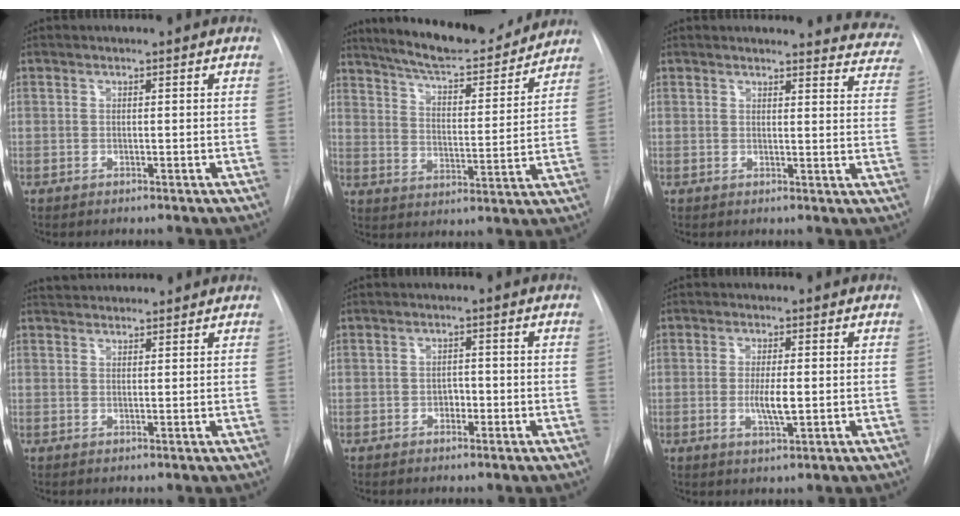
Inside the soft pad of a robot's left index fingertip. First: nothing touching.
{"total": 17.9, "force": [16.1, 3.2, 7.0], "torque": [-0.105, -0.007, 0.233]}
{"total": 13.1, "force": [12.8, 2.4, 1.9], "torque": [0.018, -0.070, 0.100]}
{"total": 5.4, "force": [5.2, 0.9, 0.9], "torque": [-0.015, 0.038, 0.077]}
{"total": 1.6, "force": [-0.6, 1.1, 1.0], "torque": [-0.010, 0.006, -0.010]}
{"total": 3.9, "force": [-0.4, 0.7, 3.8], "torque": [-0.072, -0.005, -0.005]}